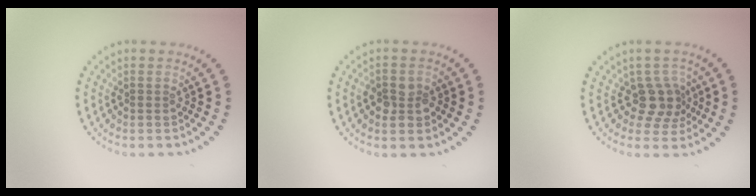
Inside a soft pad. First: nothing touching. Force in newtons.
{"total": 2.4, "press": 2.4, "slide": 0.5}
{"total": 2.8, "press": 2.2, "slide": 1.8}